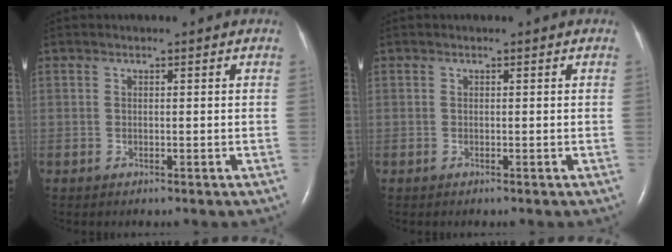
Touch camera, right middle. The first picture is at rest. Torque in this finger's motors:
{"motor_torque": [-0.05, 0.14, 0.00, 0.00]}